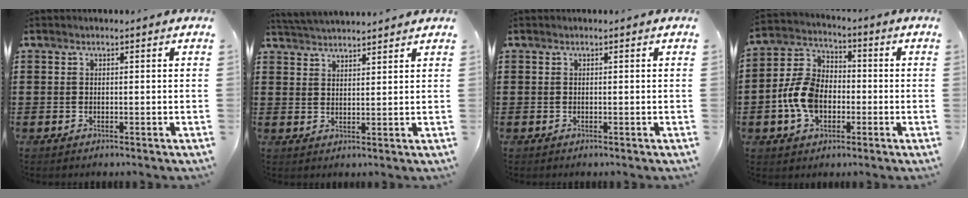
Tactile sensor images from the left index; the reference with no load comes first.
{"total": 3.0, "force": [3.0, -0.3, 0.1], "torque": [-0.011, -0.010, 0.056]}
{"total": 0.0}
{"total": 9.1, "force": [-2.1, 6.4, 6.1], "torque": [-0.159, 0.010, -0.046]}